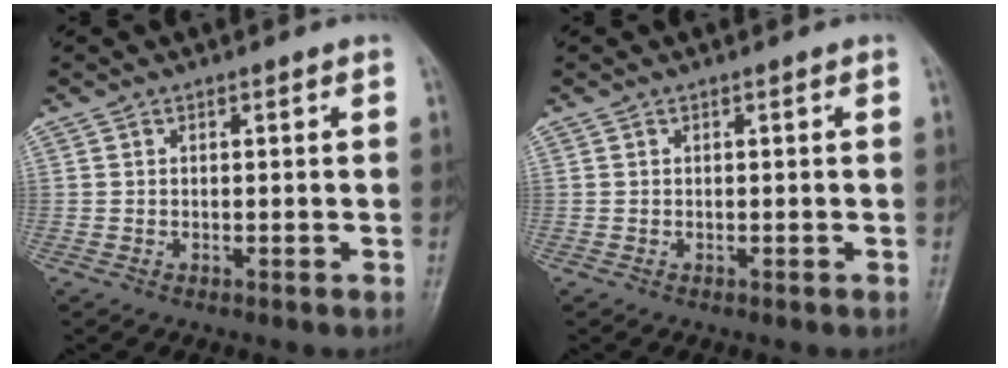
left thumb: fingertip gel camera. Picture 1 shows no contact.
{"total": 0.0}